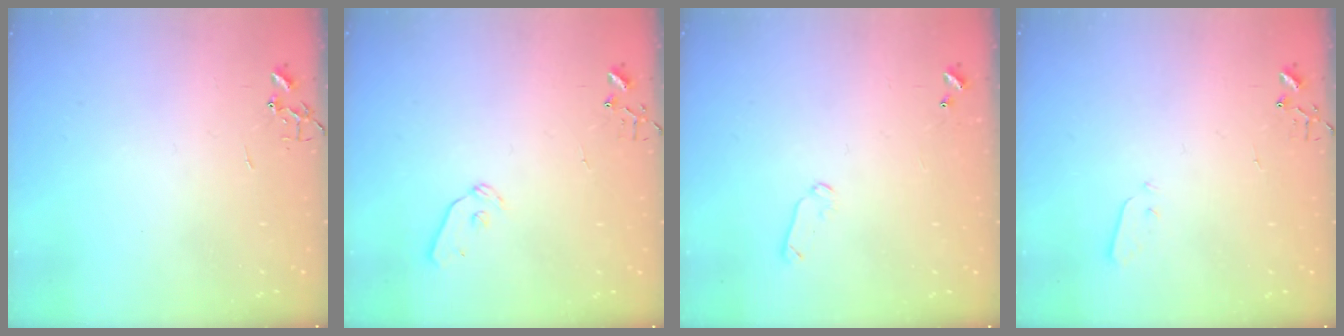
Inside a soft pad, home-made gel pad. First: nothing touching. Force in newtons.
{"total": 8.7, "press": 8.7, "slide": 0.9}
{"total": 5.2, "press": 5.1, "slide": 1.0}
{"total": 3.2, "press": 3.1, "slide": 0.7}